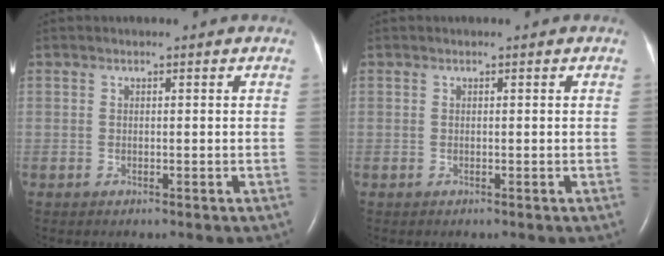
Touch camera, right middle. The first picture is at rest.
{"total": 0.0}